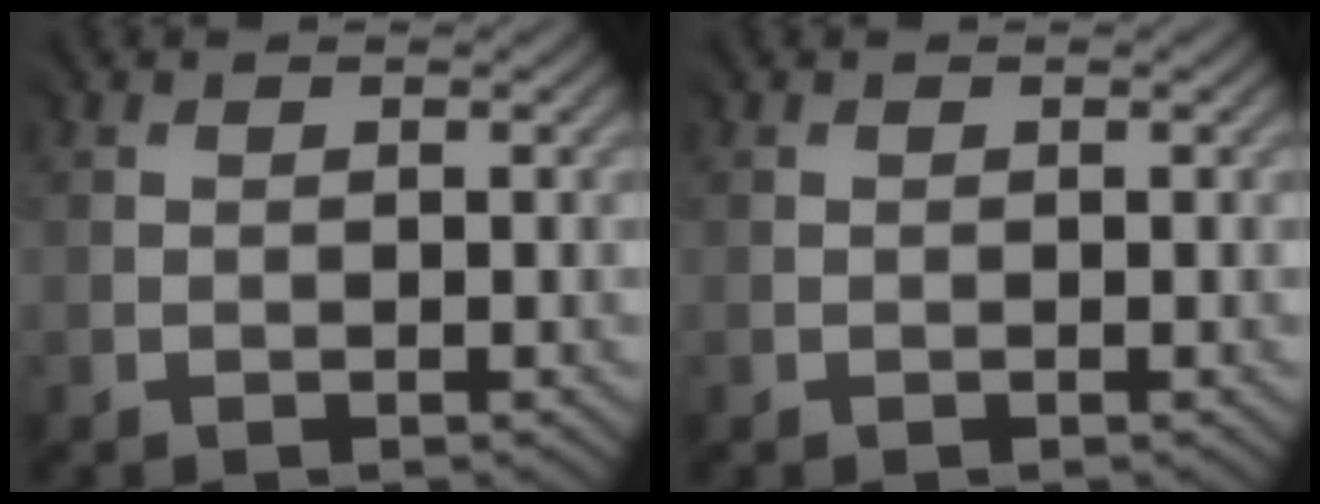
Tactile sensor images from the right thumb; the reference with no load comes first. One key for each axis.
{"total": 0.0}